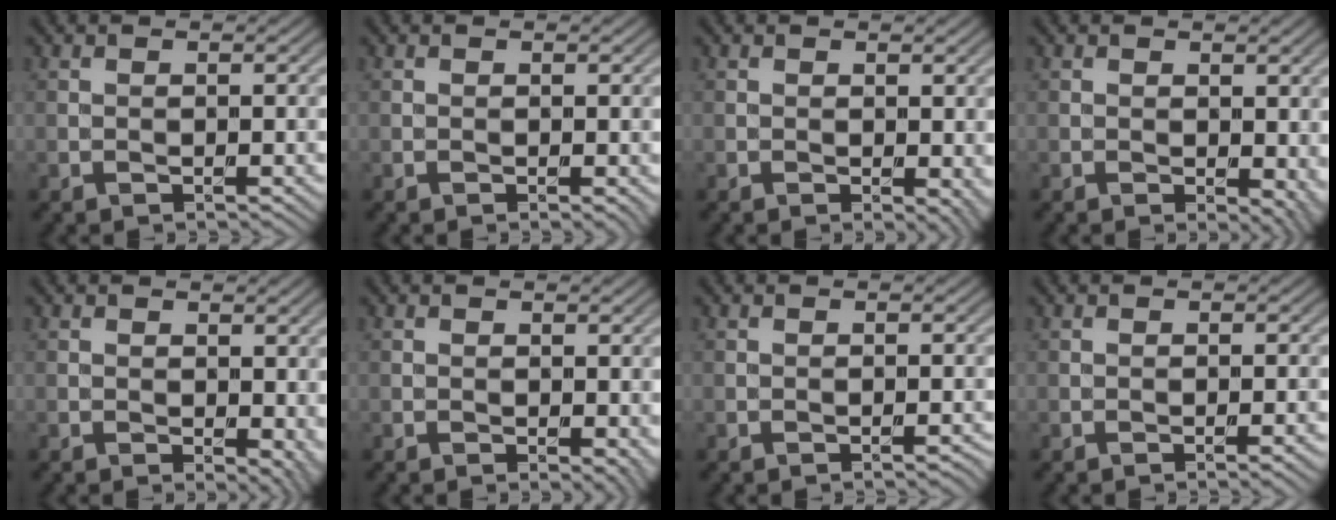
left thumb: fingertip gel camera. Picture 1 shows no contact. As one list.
[{"total": 0.8, "force": [-0.1, 0.4, 0.7], "torque": [-0.008, -0.005, -0.001]}, {"total": 2.2, "force": [-0.2, 1.2, 1.8], "torque": [-0.019, -0.008, 0.001]}, {"total": 3.5, "force": [-0.2, 2.1, 2.8], "torque": [-0.029, -0.011, -0.002]}, {"total": 3.6, "force": [-0.1, 2.2, 2.9], "torque": [-0.031, -0.010, 0.001]}, {"total": 1.8, "force": [-0.2, 1.0, 1.5], "torque": [-0.017, -0.008, 0.000]}, {"total": 0.6, "force": [-0.5, 0.0, 0.4], "torque": [-0.005, 0.002, -0.009]}, {"total": 1.1, "force": [-0.4, 0.1, 1.0], "torque": [-0.012, 0.000, -0.009]}]